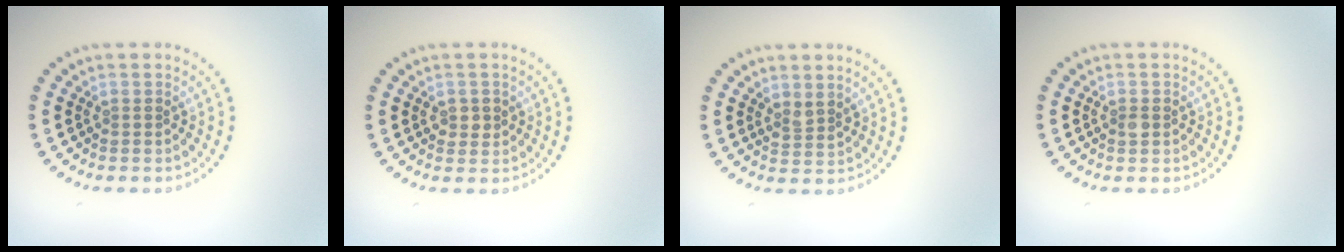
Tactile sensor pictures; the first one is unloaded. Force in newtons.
{"total": 1.6, "press": 1.6, "slide": 0.1}
{"total": 1.4, "press": 1.1, "slide": 0.8}
{"total": 0.8, "press": 0.8, "slide": 0.1}